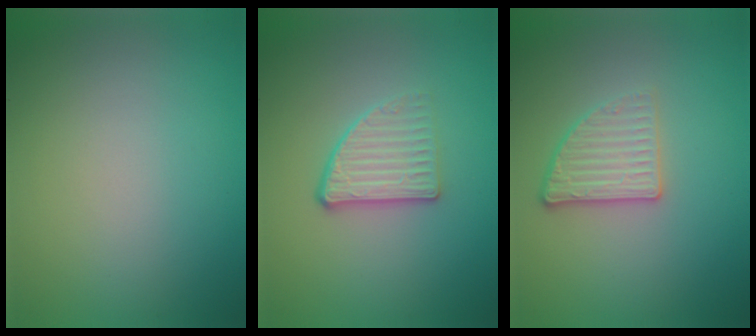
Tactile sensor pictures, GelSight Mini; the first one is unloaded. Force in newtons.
{"total": 2.8, "press": 2.5, "slide": 1.2}
{"total": 2.6, "press": 2.4, "slide": 1.0}